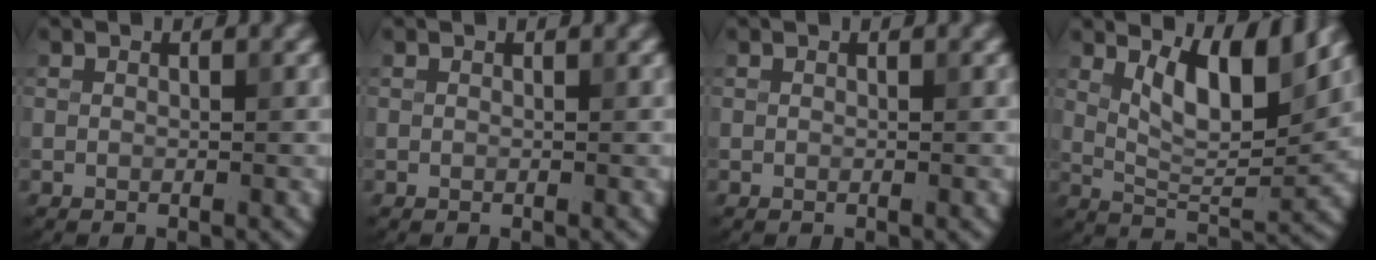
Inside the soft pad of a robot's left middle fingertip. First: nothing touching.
{"total": 0.0}
{"total": 0.0}
{"total": 6.3, "force": [3.0, 2.1, 5.2], "torque": [-0.089, -0.009, 0.054]}